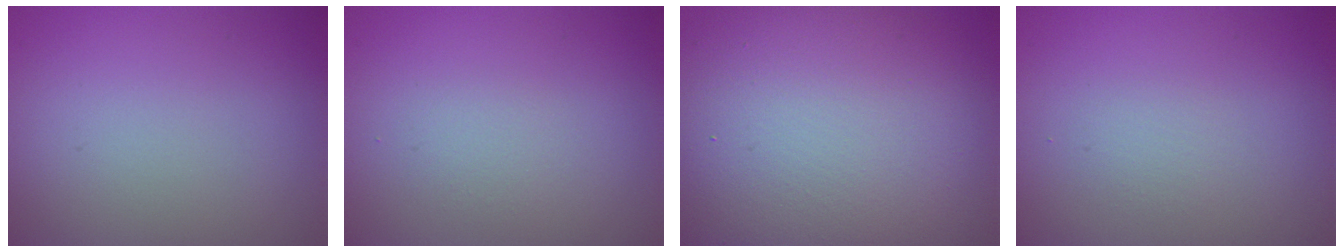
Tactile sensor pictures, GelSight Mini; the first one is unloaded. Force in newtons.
{"total": 1.1, "press": 1.1, "slide": 0.0}
{"total": 15.7, "press": 15.6, "slide": 0.9}
{"total": 1.0, "press": 1.0, "slide": 0.0}